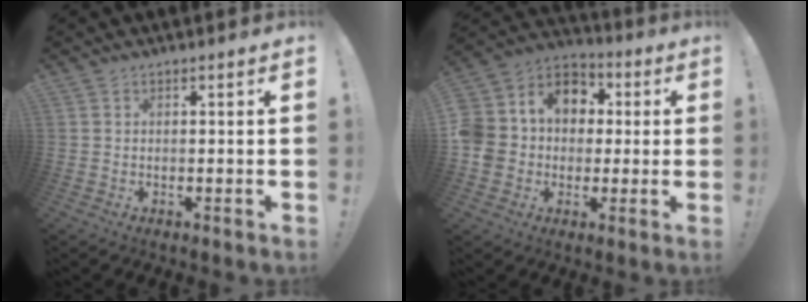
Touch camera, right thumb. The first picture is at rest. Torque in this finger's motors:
{"motor_torque": [2.03, 2.25, 1.10, -0.31, 0.08]}